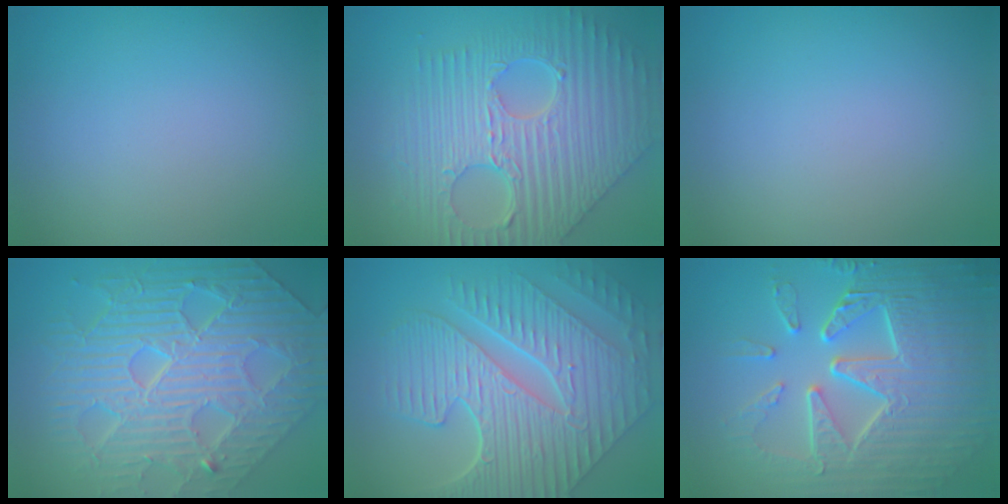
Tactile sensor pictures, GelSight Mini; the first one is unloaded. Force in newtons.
{"total": 9.6, "press": 6.9, "slide": 6.7}
{"total": 0.0}
{"total": 10.1, "press": 7.6, "slide": 6.6}
{"total": 10.1, "press": 7.1, "slide": 7.1}
{"total": 9.8, "press": 6.6, "slide": 7.2}